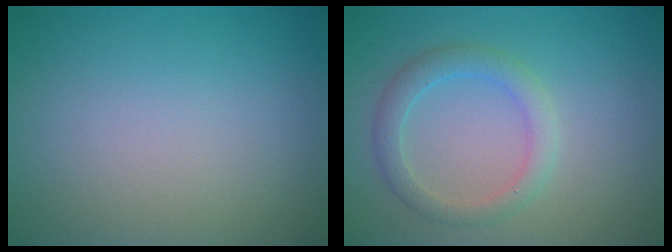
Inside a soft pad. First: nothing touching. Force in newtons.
{"total": 2.6, "press": 2.6, "slide": 0.2}